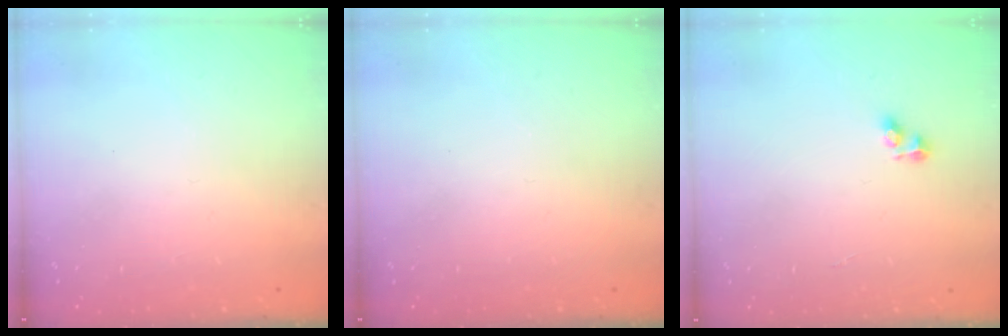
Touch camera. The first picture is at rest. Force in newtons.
{"total": 0.0}
{"total": 2.6, "press": 2.6, "slide": 0.2}